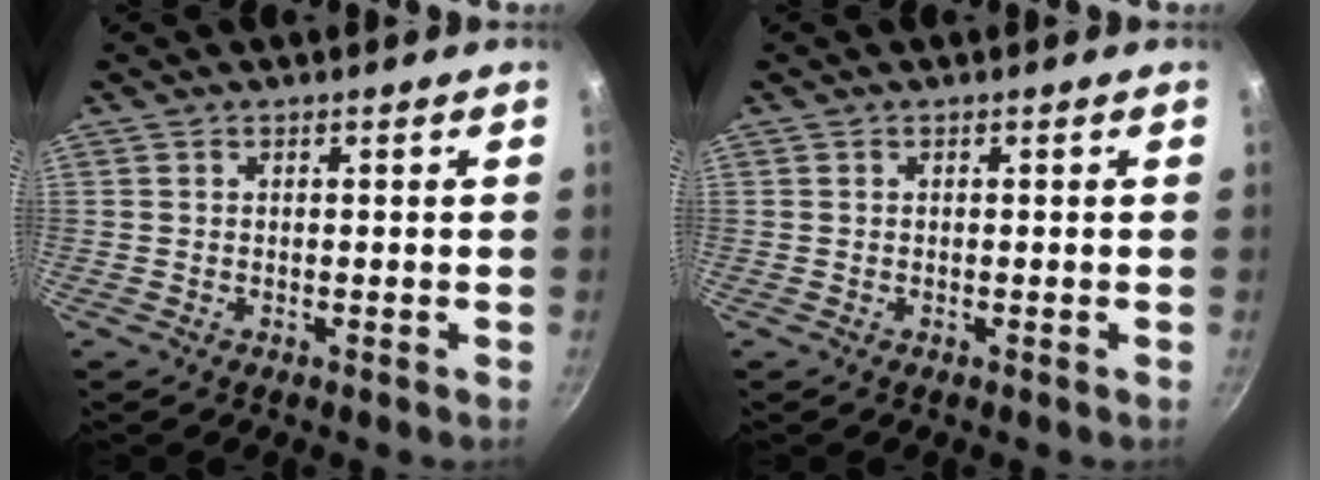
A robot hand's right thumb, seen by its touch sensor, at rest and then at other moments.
{"total": 0.0}